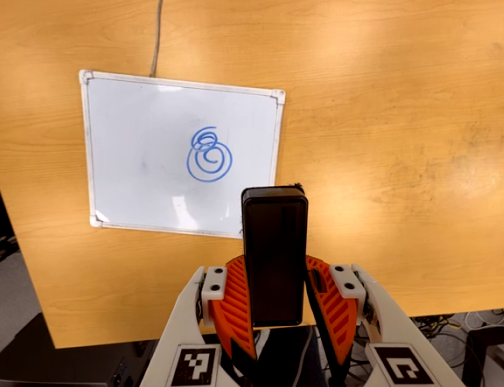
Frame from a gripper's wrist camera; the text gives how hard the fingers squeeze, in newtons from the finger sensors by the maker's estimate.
{"total": 5.8, "left": 5.9, "right": 5.8}